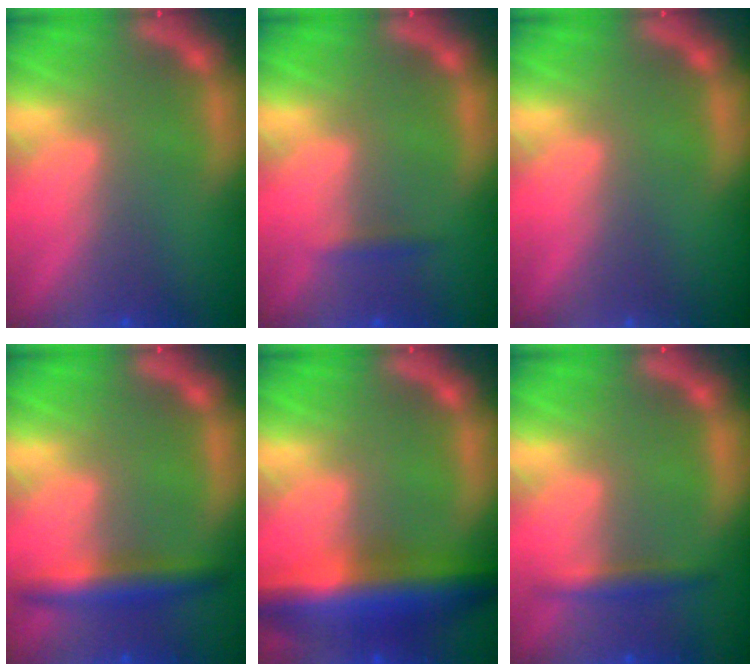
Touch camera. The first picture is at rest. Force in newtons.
{"total": 0.9}
{"total": 1.4}
{"total": 3.5}
{"total": 7.9}
{"total": 1.9}